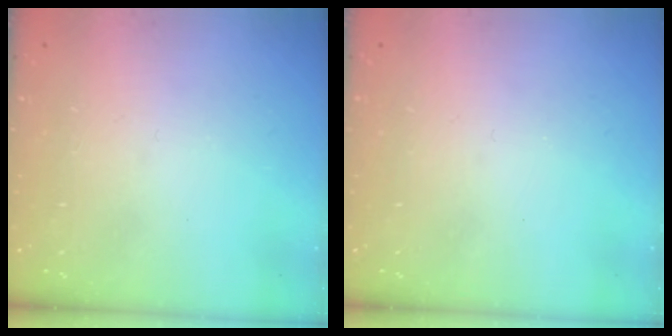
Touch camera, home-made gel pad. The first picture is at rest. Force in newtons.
{"total": 0.0}